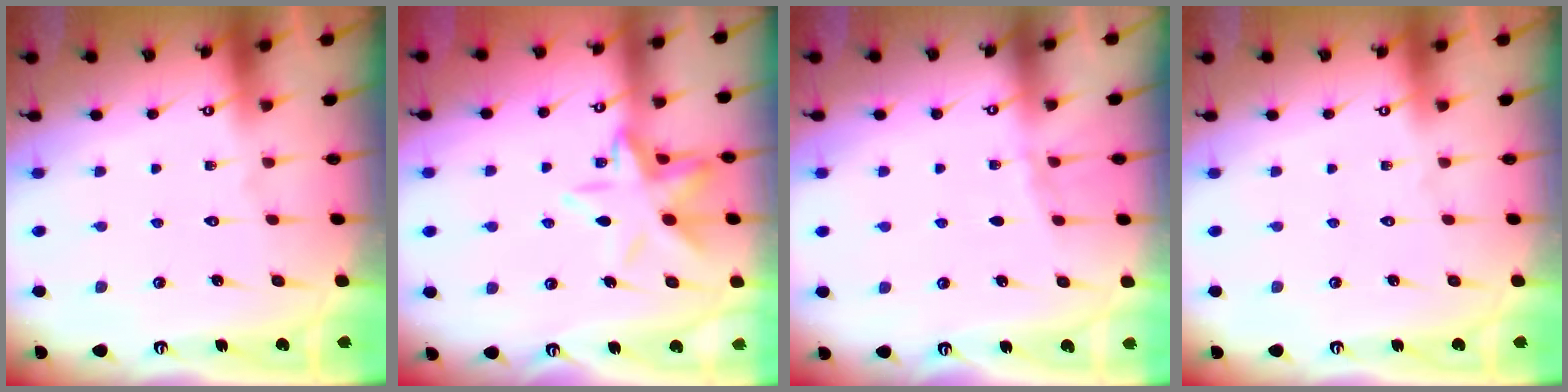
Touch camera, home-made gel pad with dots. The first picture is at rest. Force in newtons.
{"total": 11.5, "press": 11.5, "slide": 1.1}
{"total": 2.1, "press": 2.0, "slide": 0.3}
{"total": 0.0}